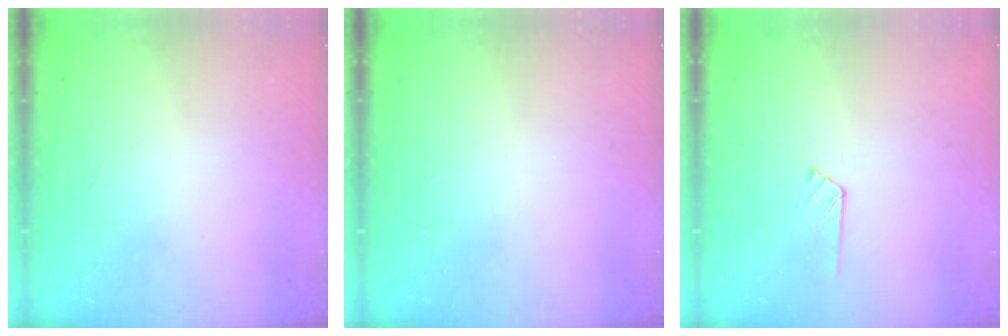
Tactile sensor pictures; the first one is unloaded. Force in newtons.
{"total": 0.0}
{"total": 5.1, "press": 5.1, "slide": 0.4}